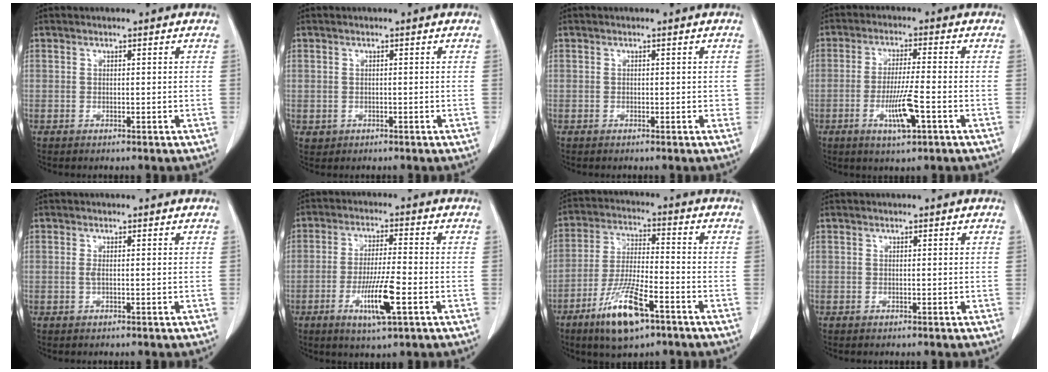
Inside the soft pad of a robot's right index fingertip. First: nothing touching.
{"total": 1.2, "force": [-0.3, 1.1, 0.1], "torque": [-0.003, 0.003, 0.000]}
{"total": 0.9, "force": [-0.1, 0.7, 0.6], "torque": [0.001, 0.003, -0.002]}
{"total": 7.1, "force": [-2.7, 0.3, 6.5], "torque": [-0.123, -0.010, -0.047]}
{"total": 0.8, "force": [-0.1, 0.0, 0.8], "torque": [-0.017, 0.000, 0.000]}
{"total": 8.6, "force": [-3.2, 0.6, 7.9], "torque": [-0.147, -0.012, -0.055]}
{"total": 11.5, "force": [-6.7, 2.5, 9.0], "torque": [-0.180, -0.018, -0.117]}
{"total": 0.0}